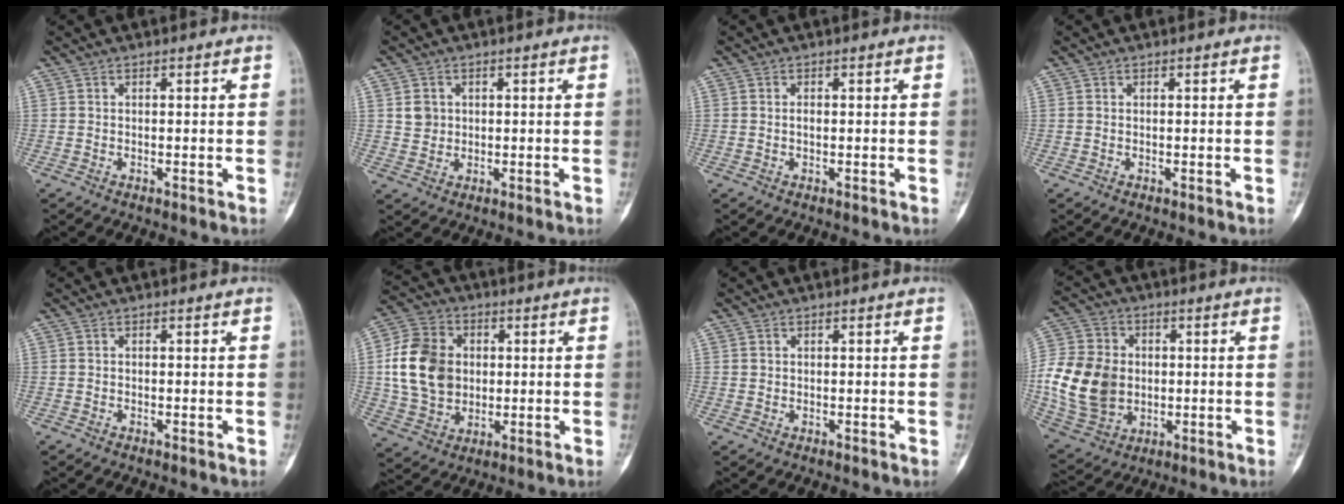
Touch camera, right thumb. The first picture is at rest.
{"total": 3.3, "force": [0.8, 2.9, 1.2], "torque": [-0.006, -0.003, 0.018]}
{"total": 0.7, "force": [0.0, 0.4, 0.5], "torque": [-0.007, 0.001, 0.000]}
{"total": 0.0}
{"total": 0.0}
{"total": 14.7, "force": [1.2, 11.8, 8.8], "torque": [-0.142, 0.008, 0.024]}
{"total": 0.7, "force": [0.2, 0.7, 0.2], "torque": [-0.001, 0.002, 0.005]}
{"total": 17.6, "force": [-0.8, 13.9, 10.8], "torque": [-0.208, 0.006, -0.004]}